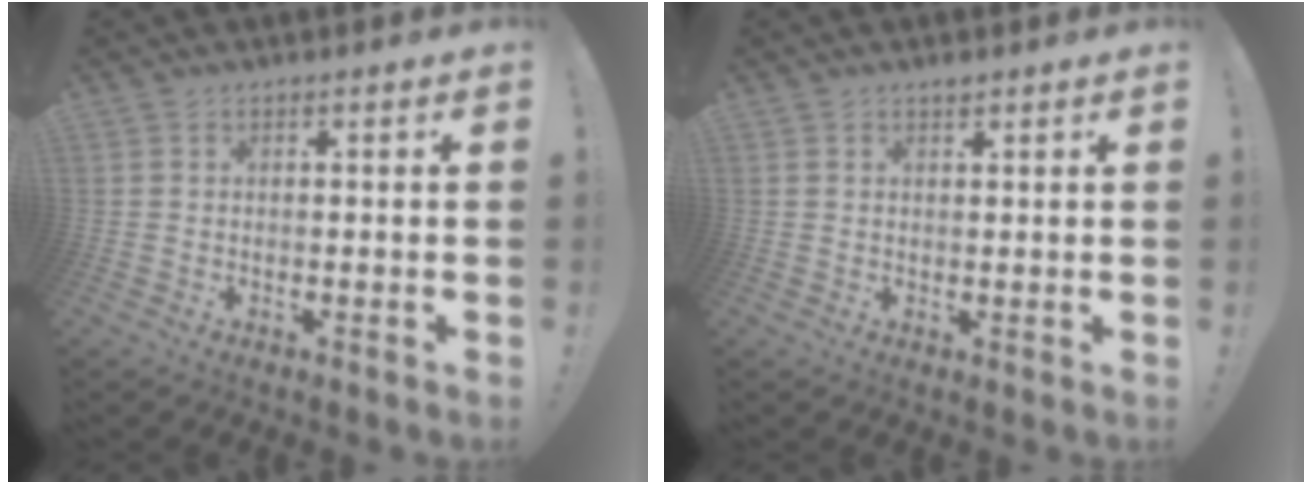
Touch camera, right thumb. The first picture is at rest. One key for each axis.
{"total": 1.2, "fx": 1.1, "fy": 0.2, "fz": 0.6, "tx": -0.004, "ty": -0.004, "tz": 0.019}